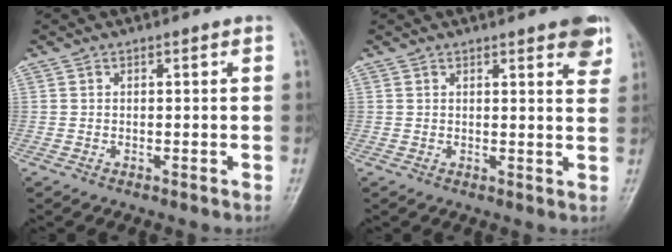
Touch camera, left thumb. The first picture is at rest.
{"total": 5.8, "force": [3.5, 1.6, 4.4], "torque": [-0.038, -0.013, 0.039]}